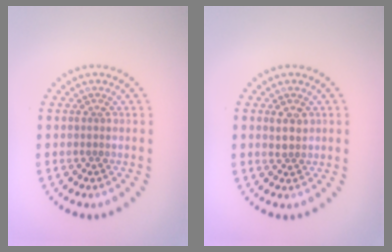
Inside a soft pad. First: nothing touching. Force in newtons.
{"total": 1.5, "press": 1.4, "slide": 0.6}